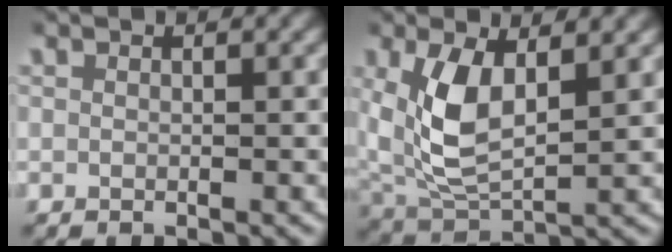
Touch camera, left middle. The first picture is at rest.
{"total": 5.3, "force": [1.5, 3.1, 4.0], "torque": [-0.110, -0.014, 0.039]}